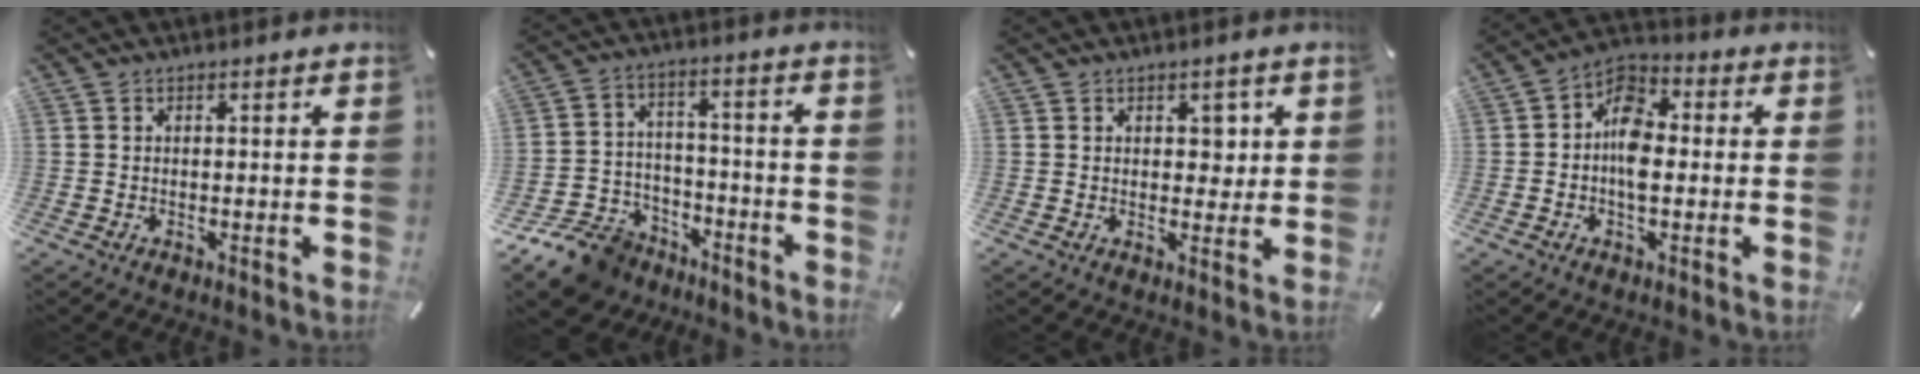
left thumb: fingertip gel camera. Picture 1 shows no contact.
{"total": 12.8, "force": [-9.5, 7.8, 3.8], "torque": [-0.067, 0.064, -0.169]}
{"total": 4.1, "force": [1.1, 3.0, 2.6], "torque": [-0.015, -0.009, 0.009]}
{"total": 8.2, "force": [-1.4, 5.2, 6.2], "torque": [-0.119, 0.013, -0.027]}